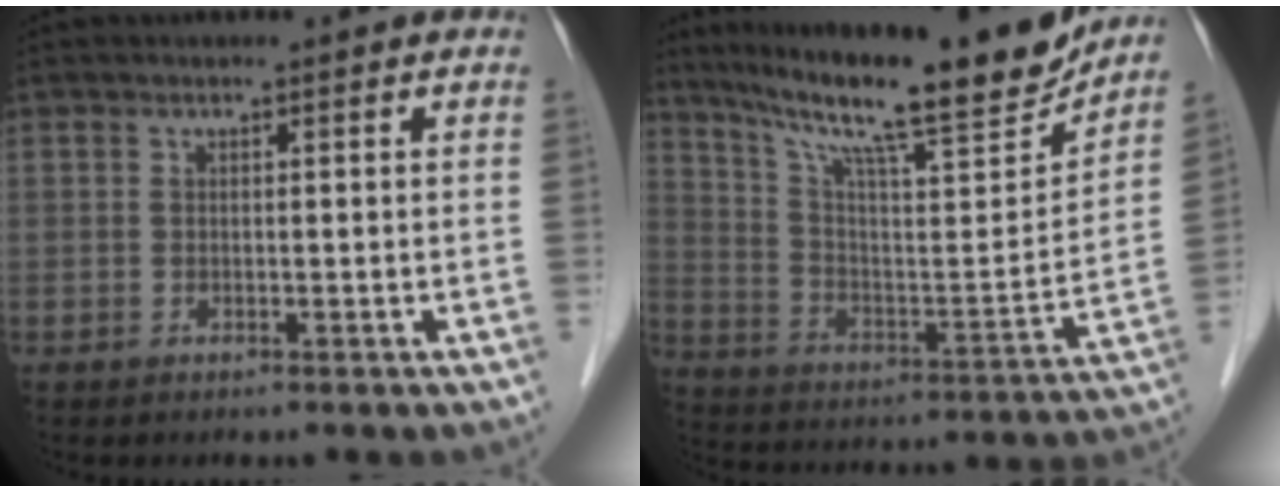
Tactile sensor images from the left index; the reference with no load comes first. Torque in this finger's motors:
{"motor_torque": [0.31, -0.41, 0.50, 0.15]}